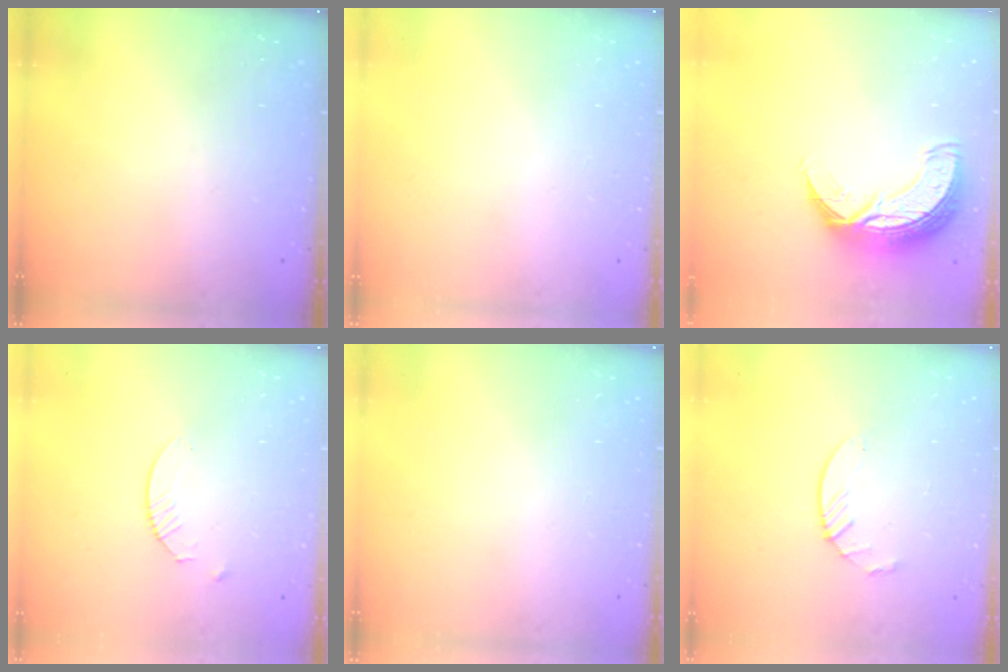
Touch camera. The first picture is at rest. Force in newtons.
{"total": 0.0}
{"total": 10.8, "press": 10.7, "slide": 1.0}
{"total": 2.4, "press": 2.4, "slide": 0.3}
{"total": 0.0}
{"total": 4.9, "press": 4.9, "slide": 0.4}